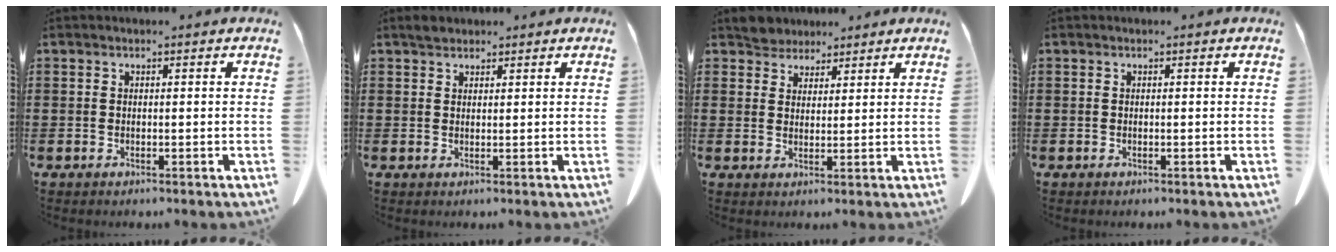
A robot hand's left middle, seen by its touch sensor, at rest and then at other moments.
{"total": 1.6, "force": [1.4, 0.8, 0.2], "torque": [-0.001, 0.001, 0.026]}
{"total": 3.7, "force": [3.5, 1.3, 0.0], "torque": [-0.014, -0.002, 0.069]}
{"total": 0.0}